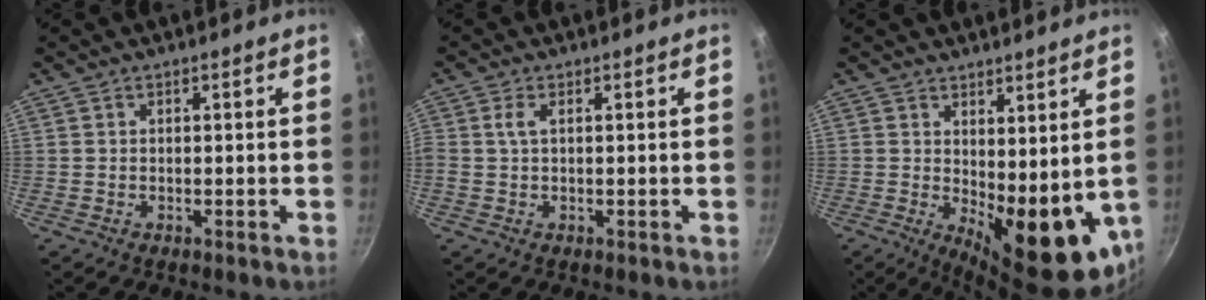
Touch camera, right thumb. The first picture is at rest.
{"total": 2.0, "force": [0.4, 1.0, 1.7], "torque": [-0.038, 0.003, 0.008]}
{"total": 13.2, "force": [1.6, 5.7, 11.8], "torque": [-0.134, -0.036, 0.040]}